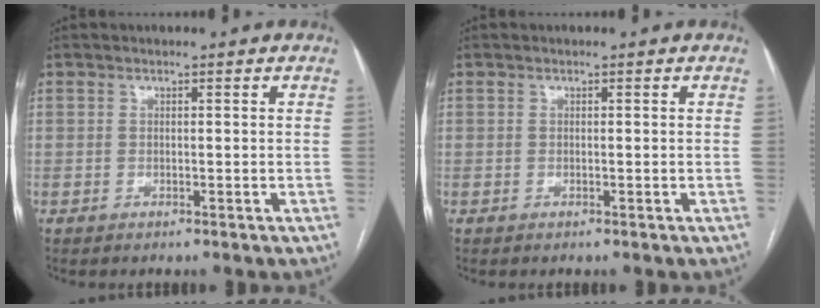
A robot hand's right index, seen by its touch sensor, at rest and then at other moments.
{"total": 0.0}